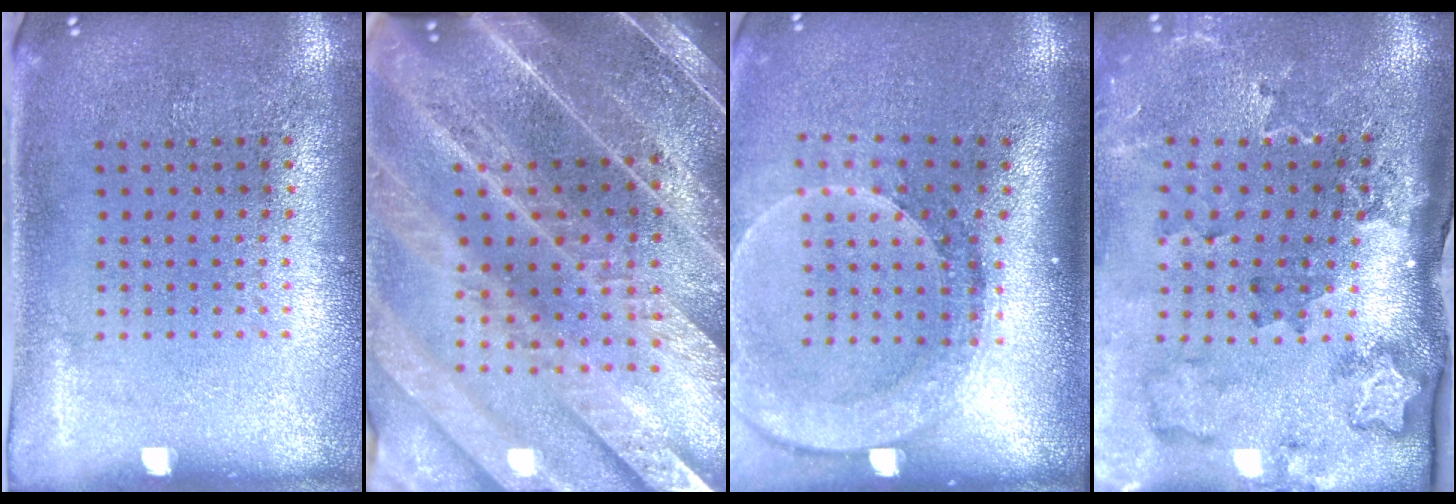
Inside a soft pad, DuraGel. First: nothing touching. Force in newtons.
{"total": 4.5, "press": 4.0, "slide": 2.0}
{"total": 2.6, "press": 2.0, "slide": 1.7}
{"total": 2.3, "press": 2.0, "slide": 1.2}